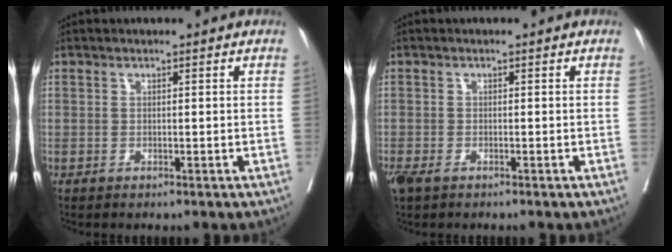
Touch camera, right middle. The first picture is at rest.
{"total": 3.4, "force": [-2.4, 1.4, 2.0], "torque": [-0.044, -0.011, -0.042]}